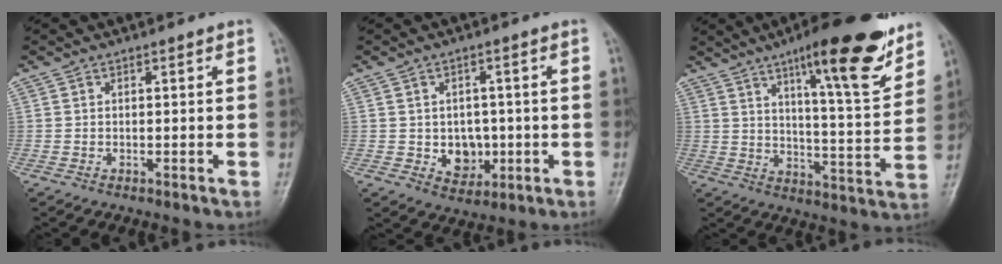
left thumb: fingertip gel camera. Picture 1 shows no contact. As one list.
[{"total": 5.8, "force": [-0.7, 4.8, 3.3], "torque": [-0.015, 0.002, 0.001]}, {"total": 18.5, "force": [11.7, 3.8, 13.8], "torque": [-0.171, -0.065, 0.178]}]